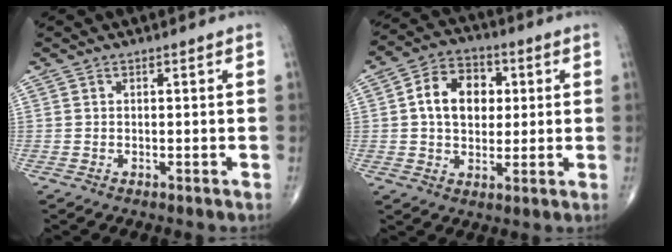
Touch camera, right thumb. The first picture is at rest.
{"total": 11.4, "force": [1.8, 8.3, 7.6], "torque": [-0.097, 0.011, 0.026]}